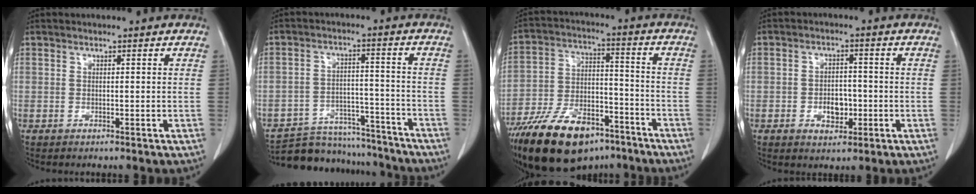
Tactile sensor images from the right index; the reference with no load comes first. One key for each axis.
{"total": 14.7, "fx": -13.7, "fy": 4.6, "fz": 2.5, "tx": -0.037, "ty": 0.022, "tz": -0.198}
{"total": 18.9, "fx": -13.2, "fy": 8.4, "fz": 10.6, "tx": -0.217, "ty": -0.001, "tz": -0.227}
{"total": 4.6, "fx": -1.2, "fy": 3.0, "fz": 3.2, "tx": -0.047, "ty": 0.006, "tz": -0.014}